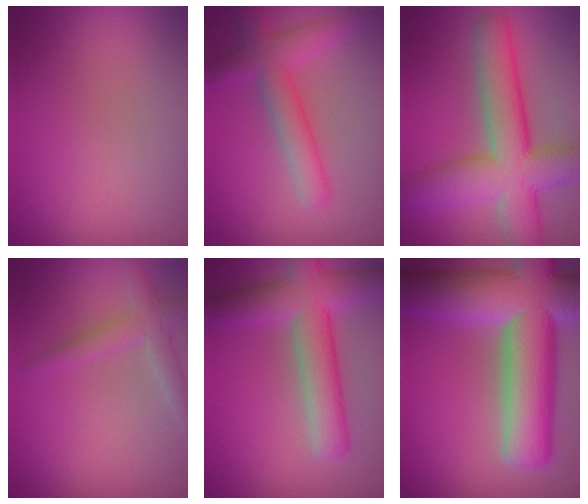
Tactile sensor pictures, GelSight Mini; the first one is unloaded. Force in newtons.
{"total": 4.5, "press": 4.5, "slide": 0.3}
{"total": 9.5, "press": 9.5, "slide": 0.4}
{"total": 2.8, "press": 2.8, "slide": 0.2}
{"total": 7.1, "press": 7.1, "slide": 0.5}
{"total": 15.9, "press": 15.9, "slide": 1.0}